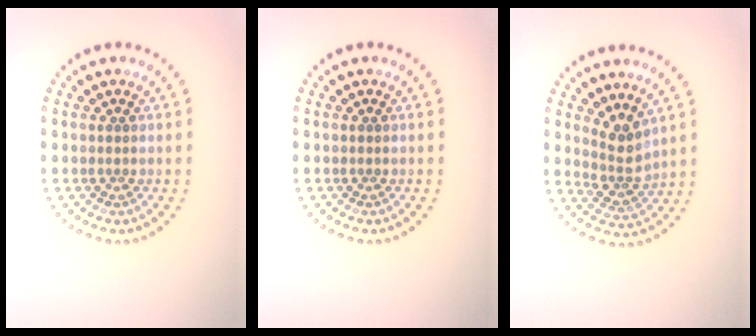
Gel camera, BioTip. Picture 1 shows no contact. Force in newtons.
{"total": 0.0}
{"total": 2.7, "press": 2.0, "slide": 1.8}